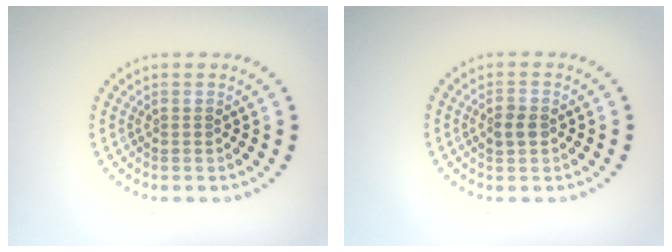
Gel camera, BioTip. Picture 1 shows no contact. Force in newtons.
{"total": 1.6, "press": 1.6, "slide": 0.1}